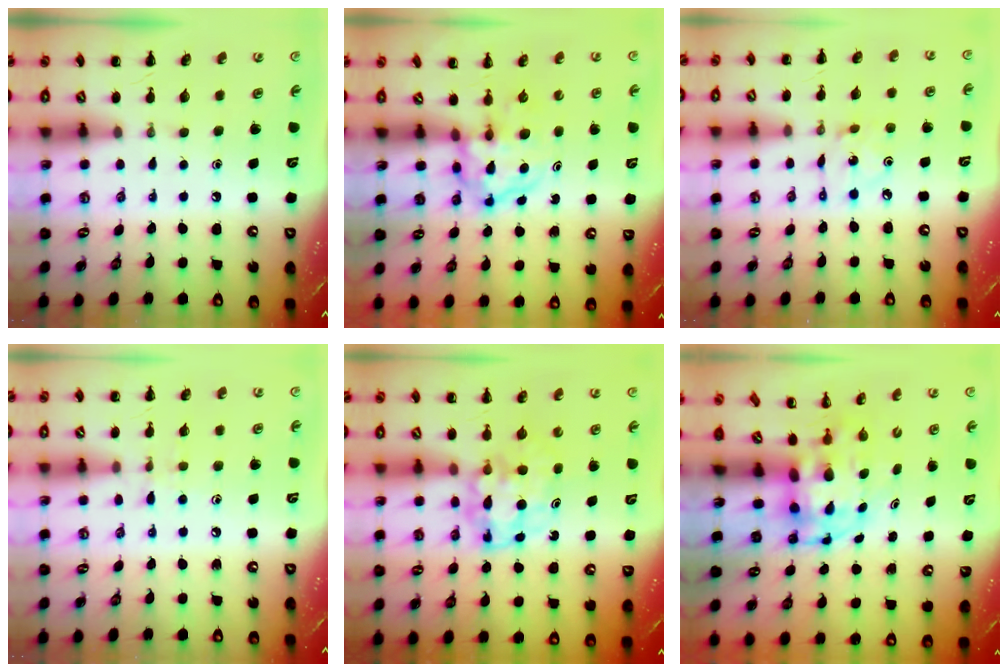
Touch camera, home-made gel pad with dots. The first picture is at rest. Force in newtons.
{"total": 3.9, "press": 3.9, "slide": 0.5}
{"total": 2.2, "press": 2.2, "slide": 0.4}
{"total": 6.3, "press": 6.0, "slide": 2.0}
{"total": 5.5, "press": 5.5, "slide": 0.4}
{"total": 3.8, "press": 3.7, "slide": 0.9}